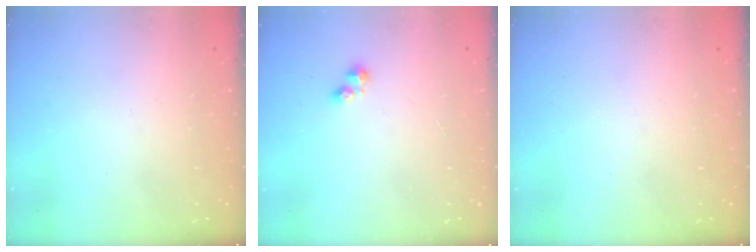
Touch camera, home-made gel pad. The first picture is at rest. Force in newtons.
{"total": 2.5, "press": 2.5, "slide": 0.4}
{"total": 0.0}